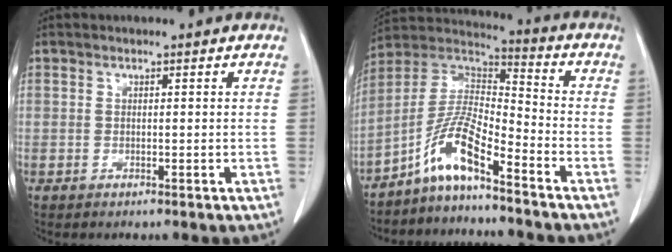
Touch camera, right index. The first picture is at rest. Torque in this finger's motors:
{"motor_torque": [1.08, -1.06, 0.30, 0.15]}